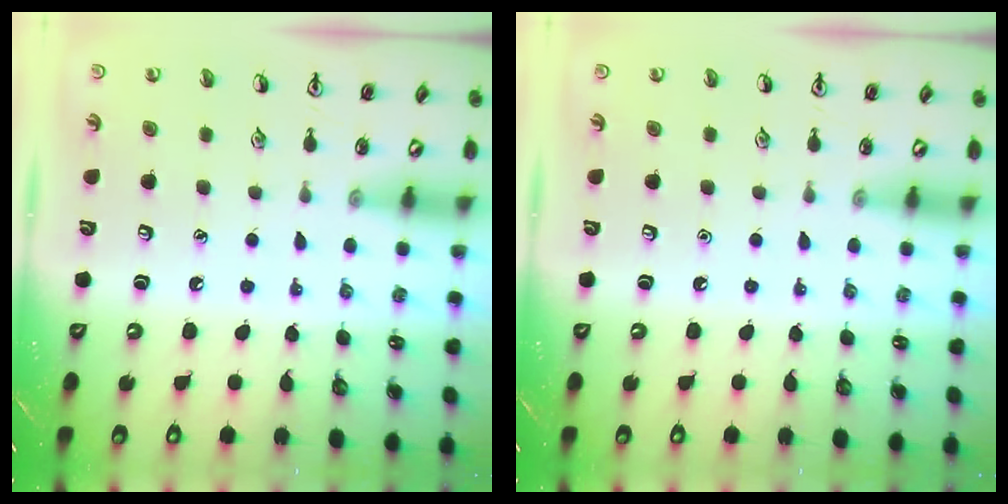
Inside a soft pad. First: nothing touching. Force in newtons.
{"total": 0.0}